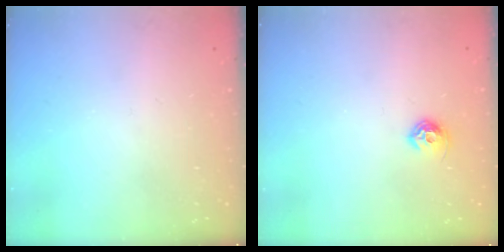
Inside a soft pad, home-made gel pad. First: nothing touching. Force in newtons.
{"total": 6.9, "press": 6.8, "slide": 1.0}